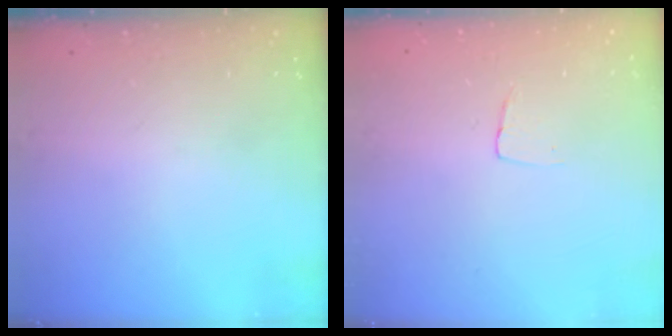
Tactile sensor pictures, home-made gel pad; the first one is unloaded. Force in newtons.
{"total": 3.2, "press": 3.2, "slide": 0.2}